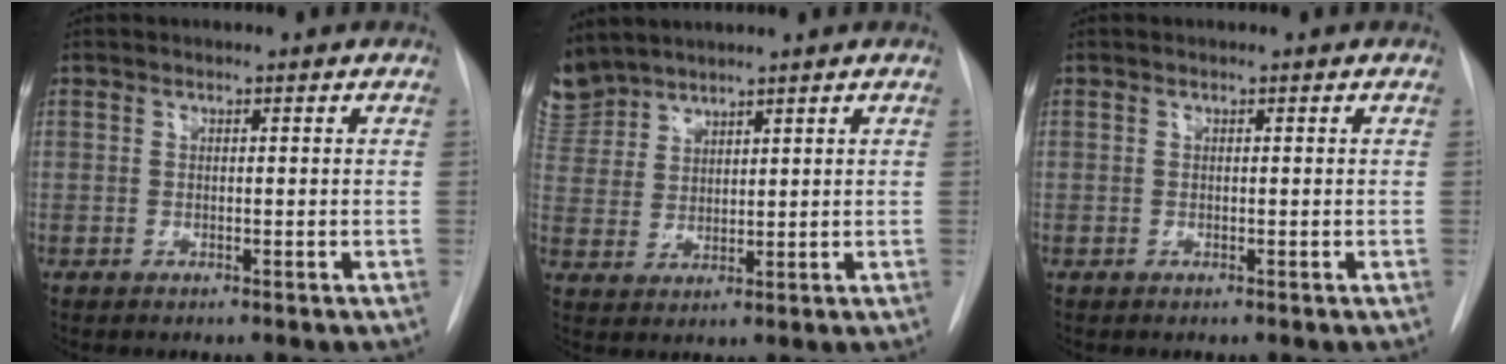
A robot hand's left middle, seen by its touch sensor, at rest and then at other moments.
{"total": 6.4, "force": [6.1, 2.0, 0.2], "torque": [-0.014, 0.008, 0.136]}
{"total": 0.0}